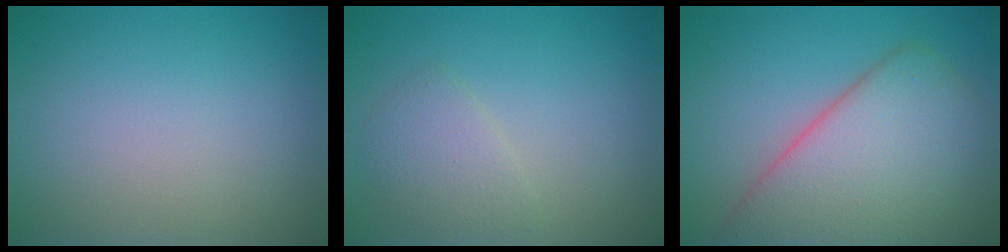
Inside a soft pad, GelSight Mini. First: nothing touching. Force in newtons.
{"total": 2.2, "press": 2.2, "slide": 0.0}
{"total": 9.2, "press": 9.2, "slide": 0.4}